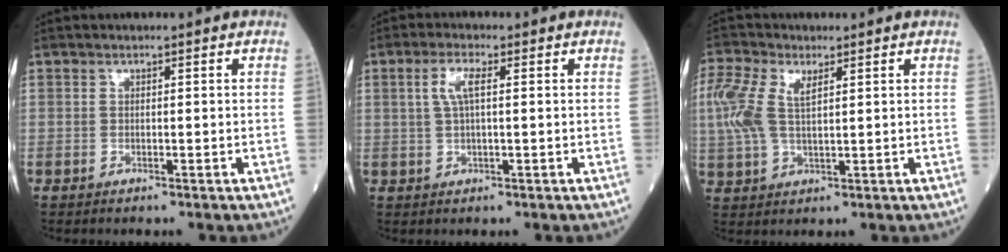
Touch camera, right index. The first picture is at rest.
{"total": 3.5, "force": [0.9, 0.7, 3.3], "torque": [-0.072, 0.009, 0.020]}
{"total": 8.6, "force": [2.7, 3.8, 7.2], "torque": [-0.189, 0.021, 0.058]}